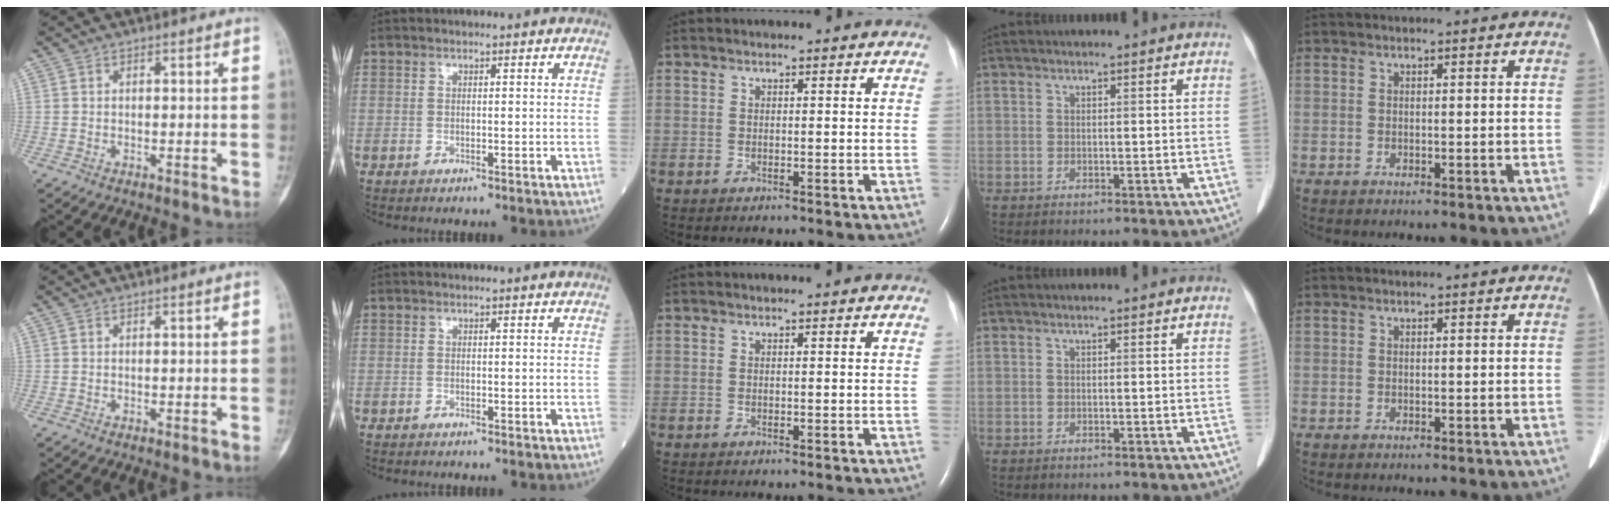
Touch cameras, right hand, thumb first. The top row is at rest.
{}